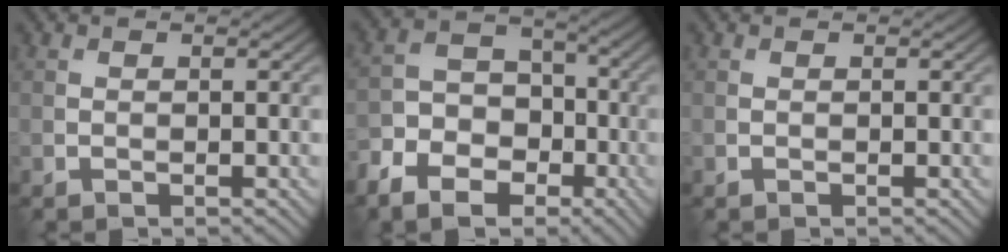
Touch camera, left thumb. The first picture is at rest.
{"total": 9.0, "force": [-5.4, 6.0, 4.1], "torque": [-0.090, -0.014, -0.114]}
{"total": 0.0}